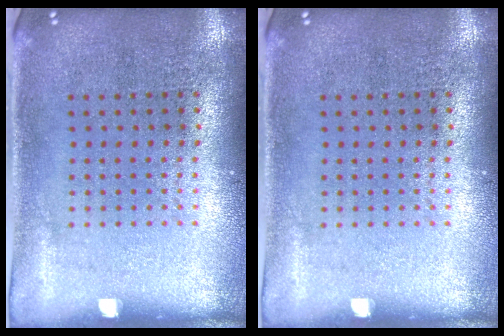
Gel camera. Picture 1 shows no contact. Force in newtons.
{"total": 0.0}